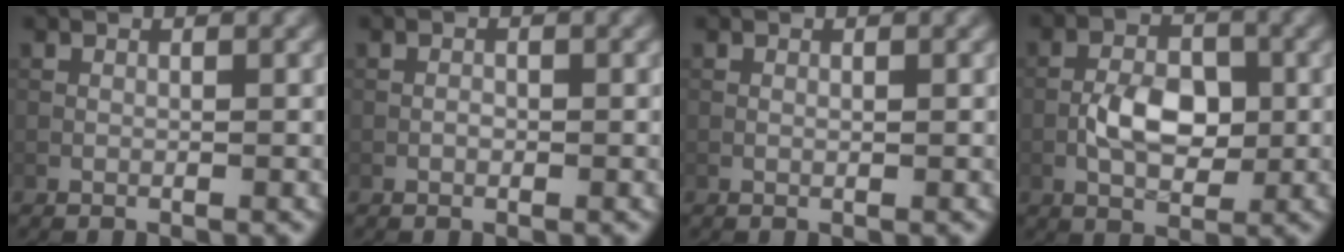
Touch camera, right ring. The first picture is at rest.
{"total": 0.6, "force": [-0.2, 0.4, 0.4], "torque": [-0.006, 0.002, -0.006]}
{"total": 0.0}
{"total": 4.6, "force": [-0.9, 2.7, 3.7], "torque": [-0.067, 0.002, -0.017]}